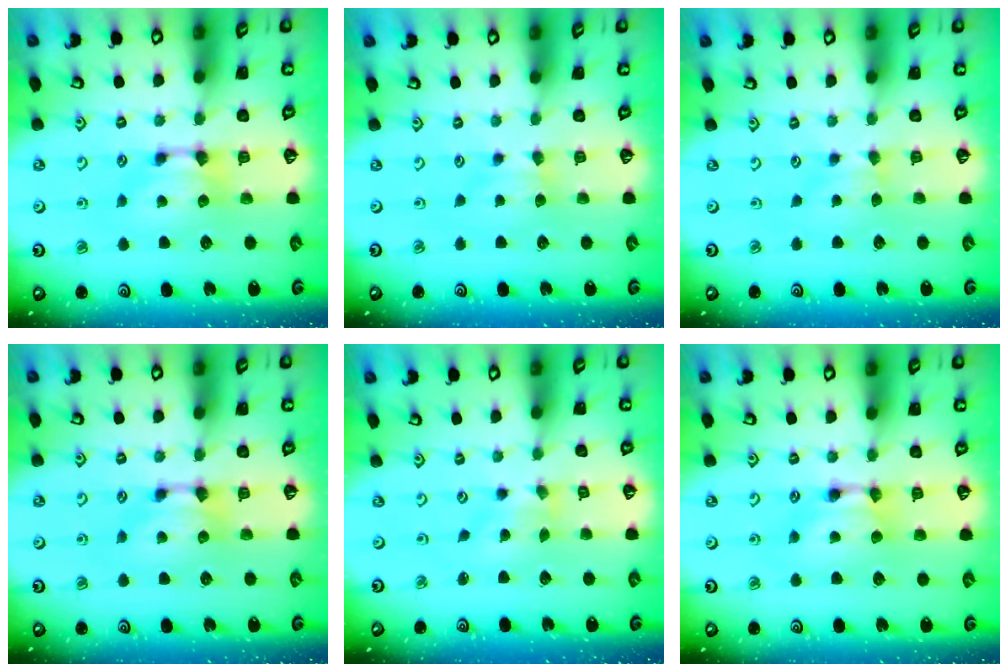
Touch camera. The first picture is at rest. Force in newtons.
{"total": 2.1, "press": 2.0, "slide": 0.5}
{"total": 2.4, "press": 2.3, "slide": 0.5}
{"total": 0.0}
{"total": 1.6, "press": 1.0, "slide": 1.3}
{"total": 1.6, "press": 1.6, "slide": 0.1}